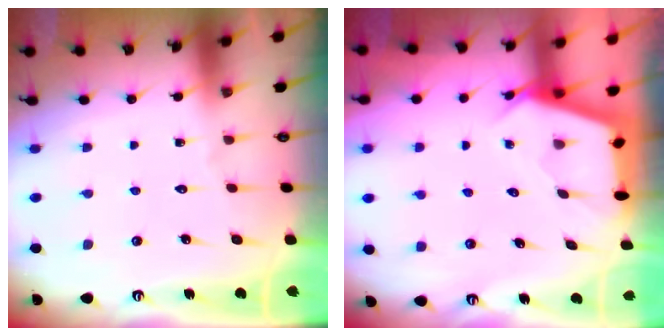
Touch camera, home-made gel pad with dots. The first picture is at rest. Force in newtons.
{"total": 2.8, "press": 2.7, "slide": 0.3}